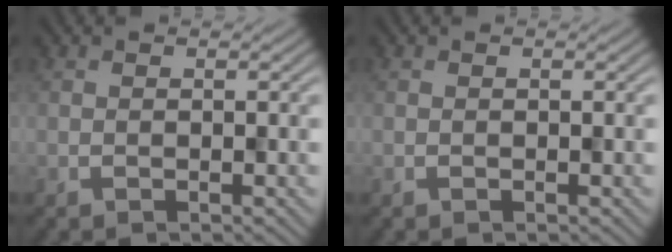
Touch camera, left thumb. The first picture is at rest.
{"total": 0.0}